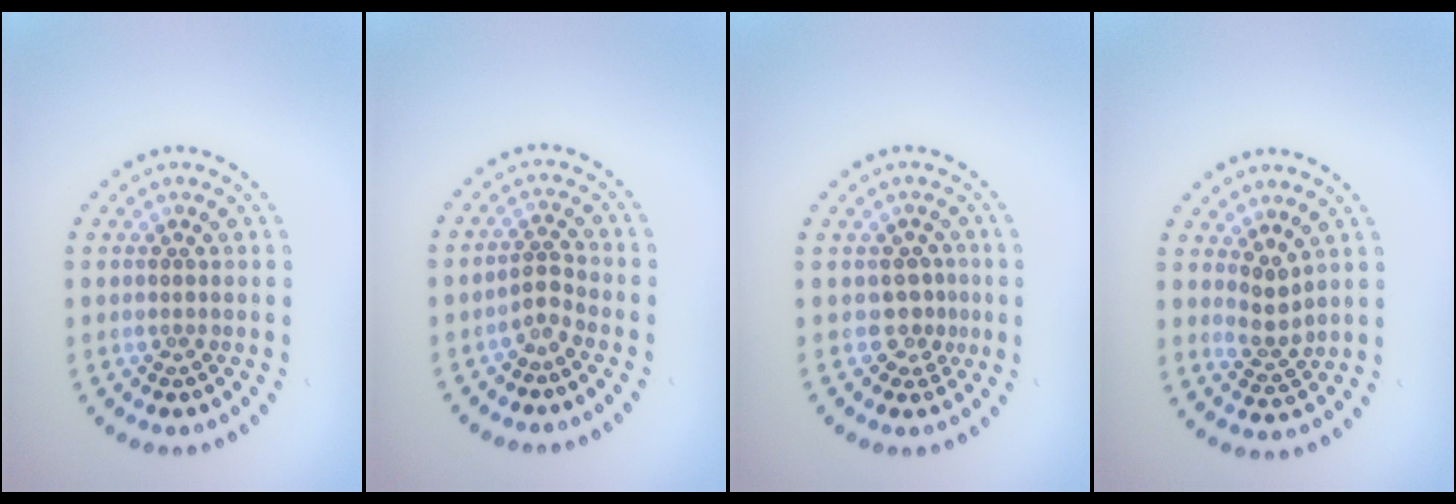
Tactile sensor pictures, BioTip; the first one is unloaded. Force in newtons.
{"total": 1.6, "press": 1.0, "slide": 1.2}
{"total": 2.1, "press": 1.4, "slide": 1.6}
{"total": 2.0, "press": 1.6, "slide": 1.3}